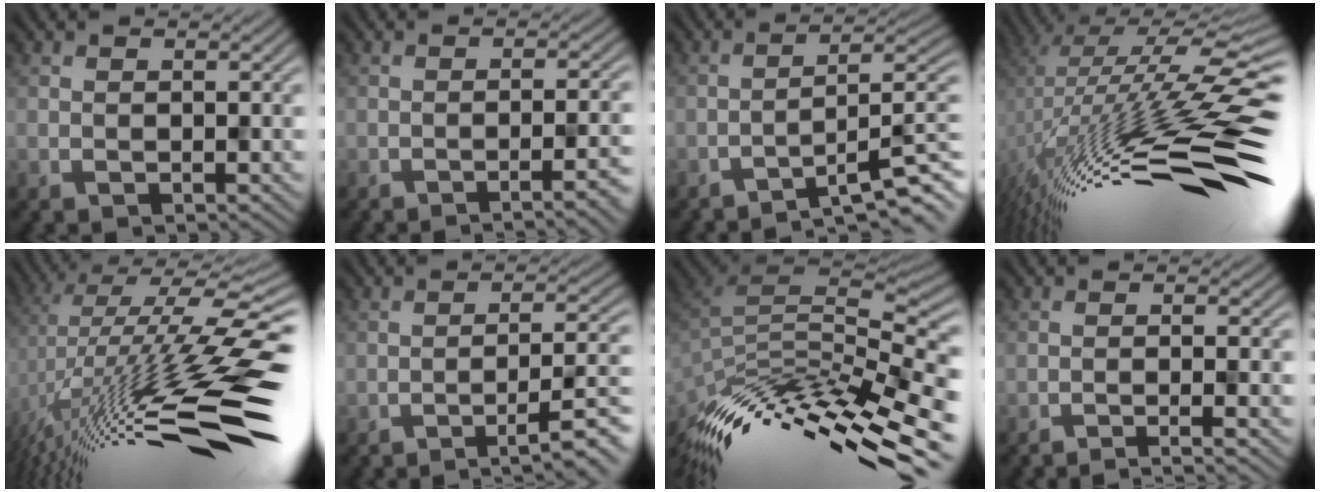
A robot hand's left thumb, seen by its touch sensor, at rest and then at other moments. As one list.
[{"total": 5.7, "force": [-3.0, 1.1, 4.8], "torque": [-0.056, 0.004, -0.037]}, {"total": 8.2, "force": [-5.7, 1.2, 5.8], "torque": [-0.083, 0.009, -0.076]}, {"total": 18.6, "force": [-1.9, 4.8, 17.9], "torque": [-0.316, 0.017, -0.030]}, {"total": 16.9, "force": [-2.2, 4.7, 16.1], "torque": [-0.278, 0.005, -0.042]}, {"total": 8.2, "force": [-5.0, 1.6, 6.3], "torque": [-0.096, 0.008, -0.065]}, {"total": 12.6, "force": [-6.9, 5.0, 9.3], "torque": [-0.198, -0.002, -0.112]}, {"total": 4.5, "force": [-3.5, 0.3, 2.9], "torque": [-0.032, 0.020, -0.065]}]